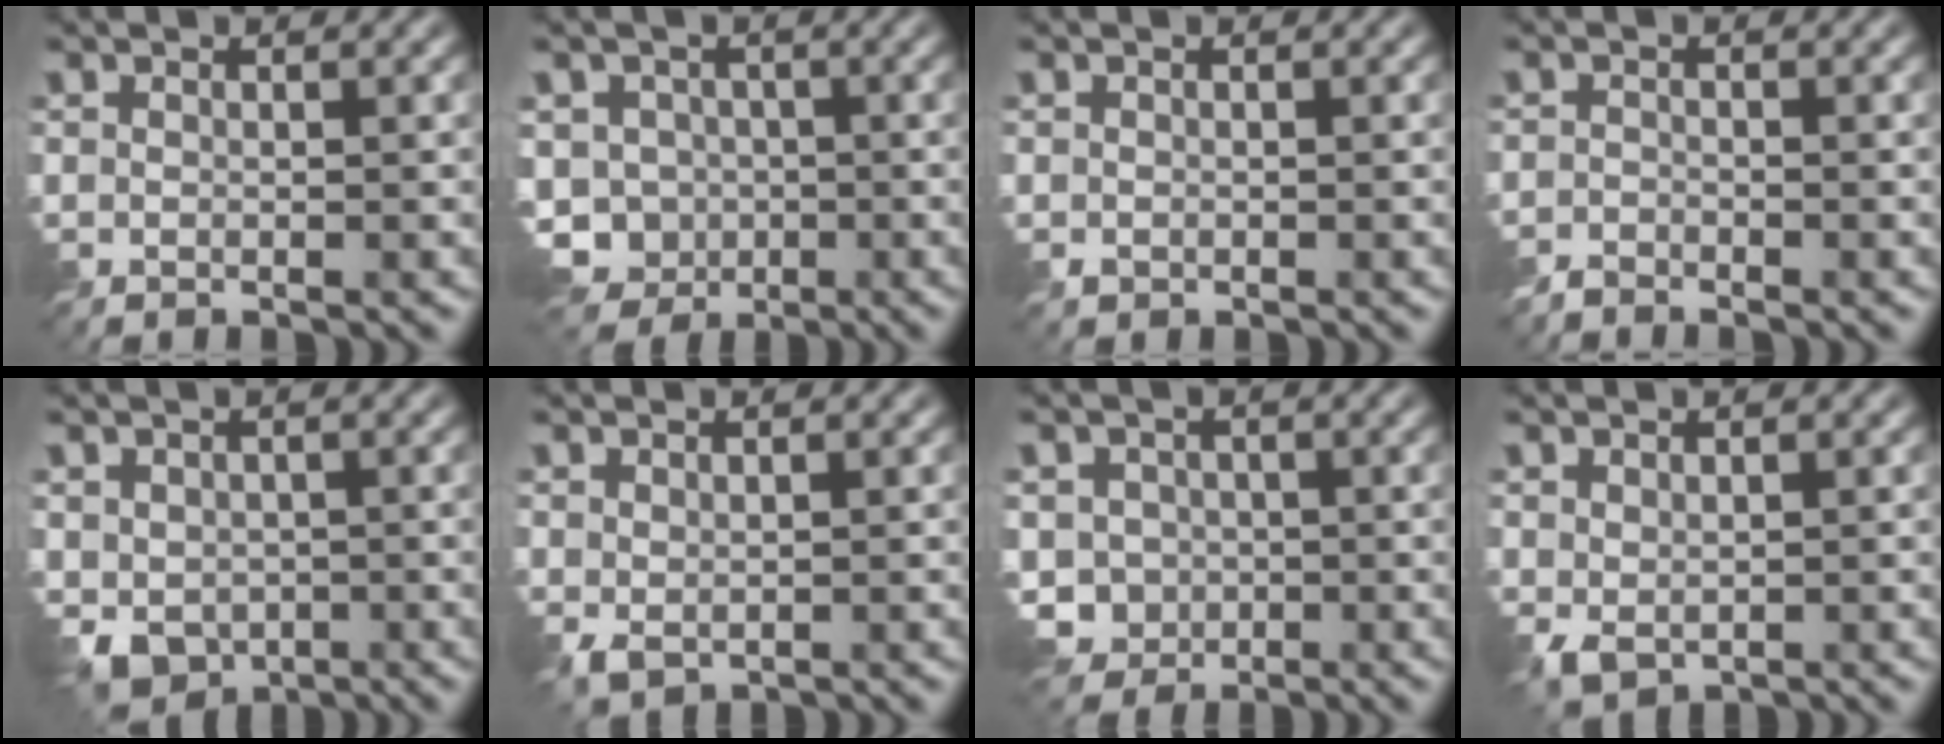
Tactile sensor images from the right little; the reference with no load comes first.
{"total": 6.7, "force": [-2.1, 5.8, 2.6], "torque": [-0.056, -0.006, -0.047]}
{"total": 0.6, "force": [0.0, 0.6, 0.1], "torque": [0.000, -0.001, 0.003]}
{"total": 1.3, "force": [-1.3, 0.3, 0.0], "torque": [0.004, 0.000, -0.031]}
{"total": 4.8, "force": [-1.4, 3.9, 2.5], "torque": [-0.056, -0.014, -0.024]}
{"total": 1.4, "force": [0.4, 1.1, 0.8], "torque": [-0.018, -0.003, 0.011]}
{"total": 3.8, "force": [-0.6, 3.6, 1.3], "torque": [-0.033, -0.003, -0.017]}
{"total": 1.7, "force": [0.4, 1.4, 1.0], "torque": [-0.024, -0.005, 0.010]}